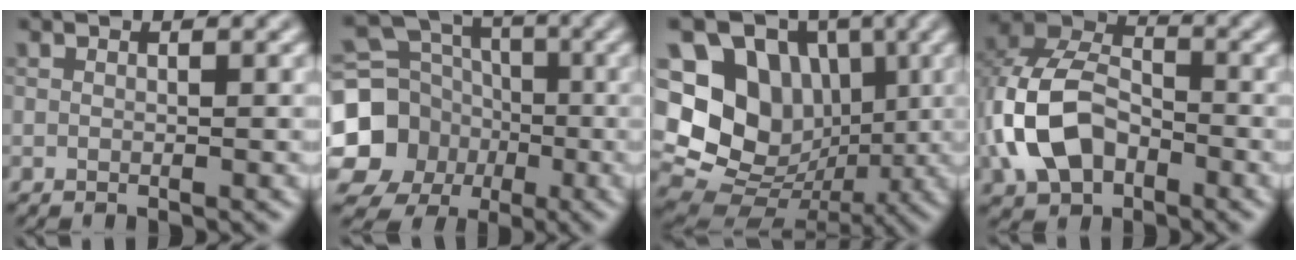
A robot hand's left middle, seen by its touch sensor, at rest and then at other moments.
{"total": 14.0, "force": [-3.2, 12.9, 4.4], "torque": [-0.118, -0.009, -0.076]}
{"total": 16.3, "force": [2.7, 14.0, 7.9], "torque": [-0.189, 0.031, 0.039]}
{"total": 8.7, "force": [-2.4, 6.0, 5.8], "torque": [-0.133, 0.007, -0.059]}